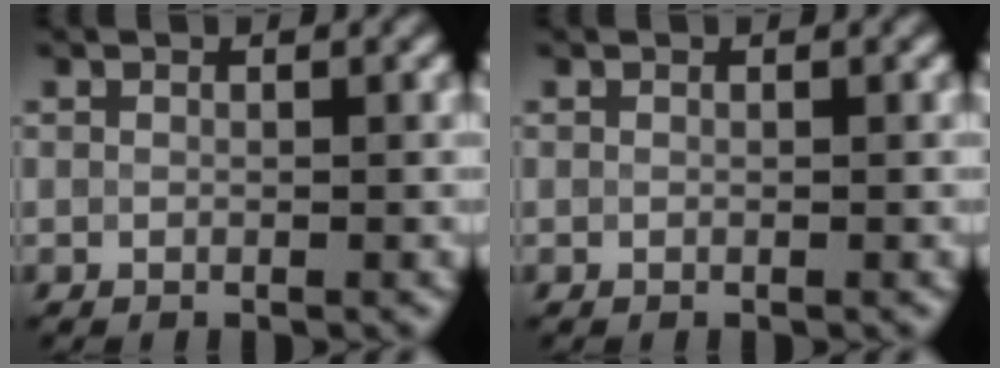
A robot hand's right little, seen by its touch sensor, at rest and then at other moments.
{"total": 0.0}